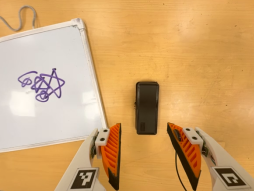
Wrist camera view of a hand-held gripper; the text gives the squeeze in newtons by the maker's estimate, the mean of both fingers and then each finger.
{"total": 0.0}